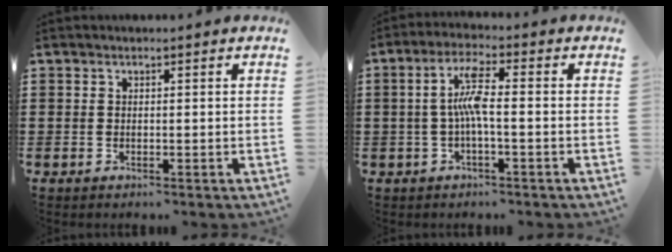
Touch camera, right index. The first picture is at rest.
{"total": 6.0, "force": [-0.5, 1.0, 5.9], "torque": [-0.125, 0.002, -0.018]}